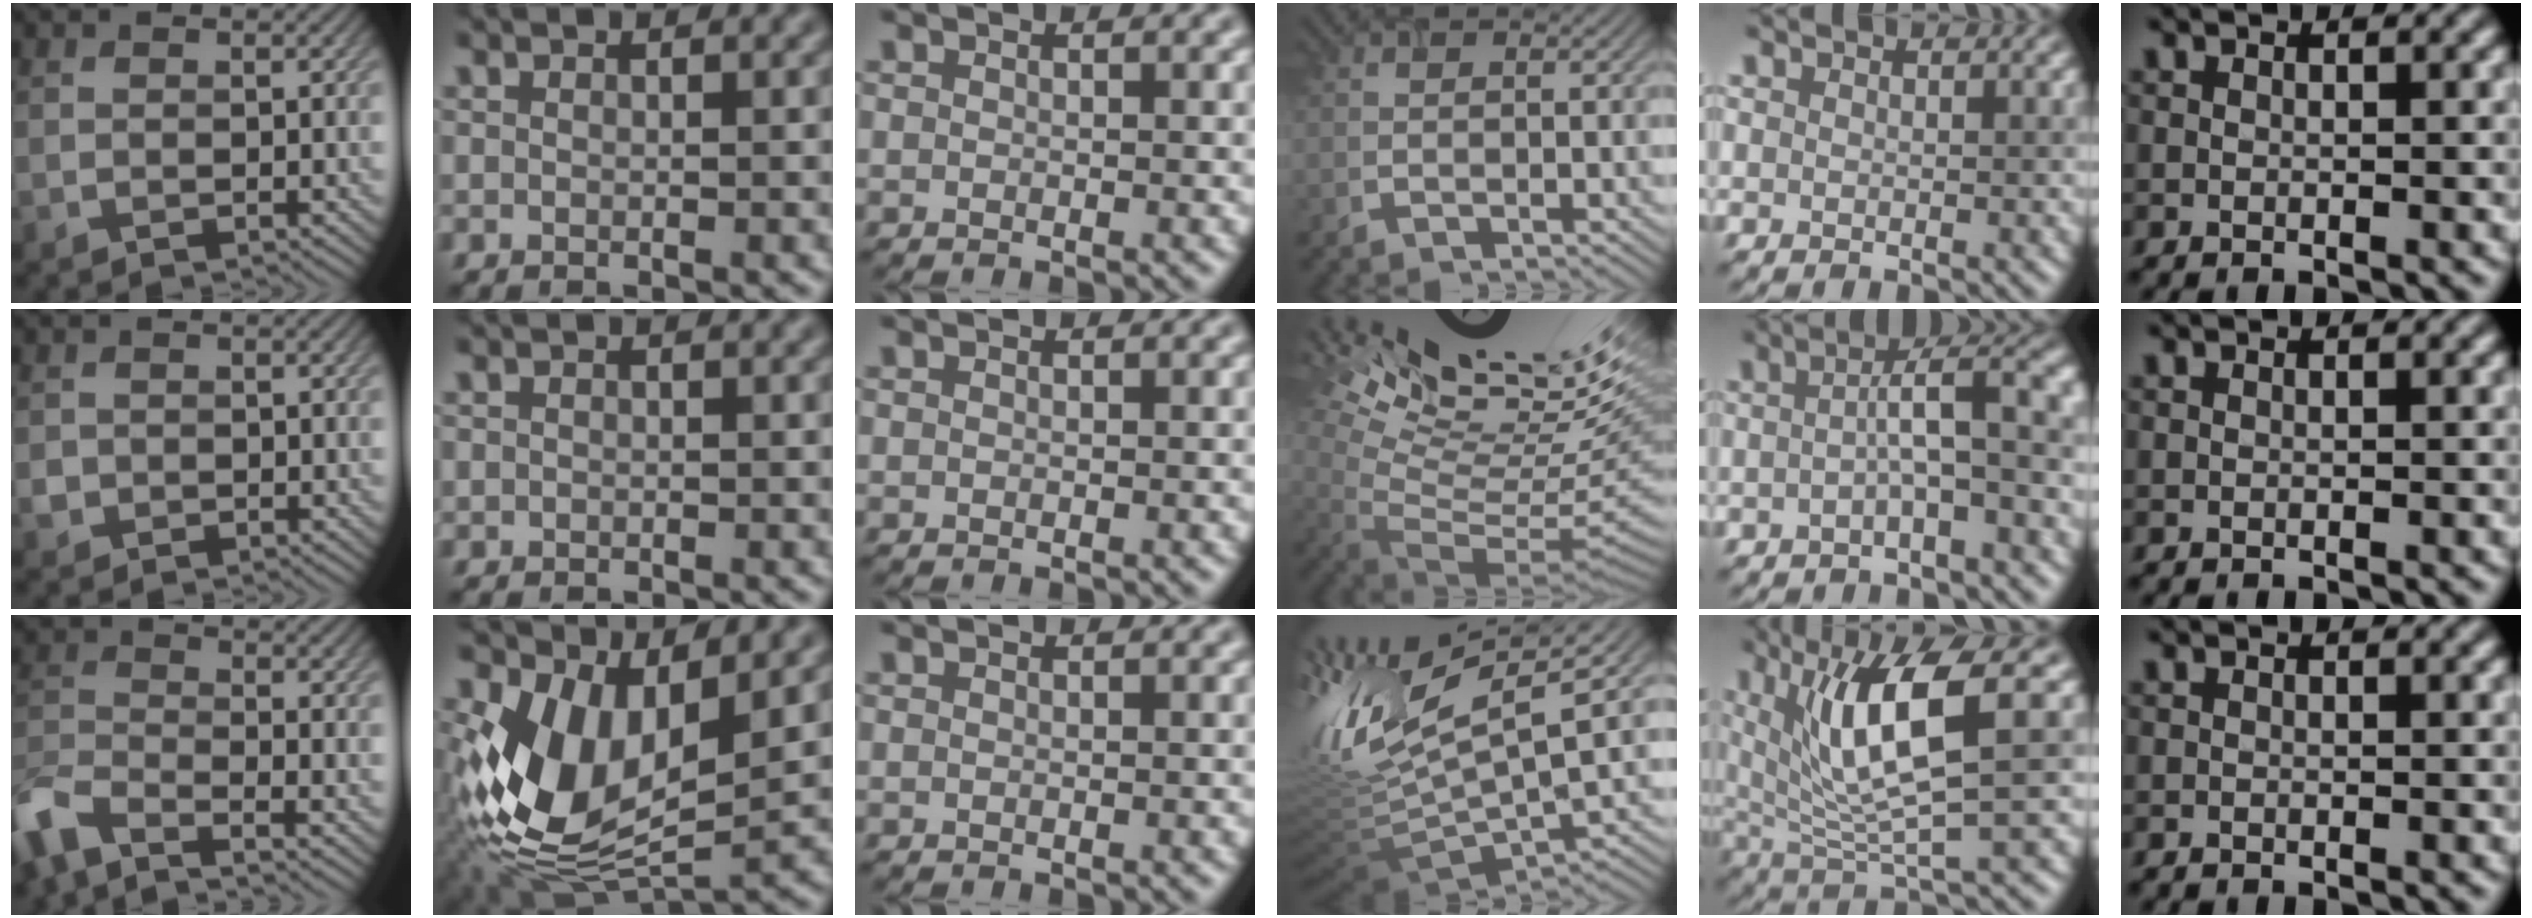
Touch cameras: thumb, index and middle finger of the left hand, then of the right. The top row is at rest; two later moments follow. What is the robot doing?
{"motion": "screw", "object": "timer"}